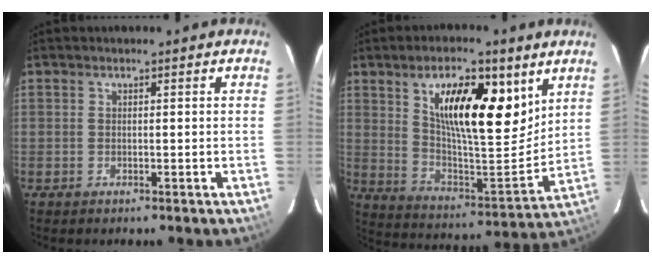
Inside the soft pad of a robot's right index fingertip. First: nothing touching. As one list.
[{"total": 18.7, "force": [9.1, 6.8, 14.9], "torque": [-0.239, 0.003, 0.160]}]